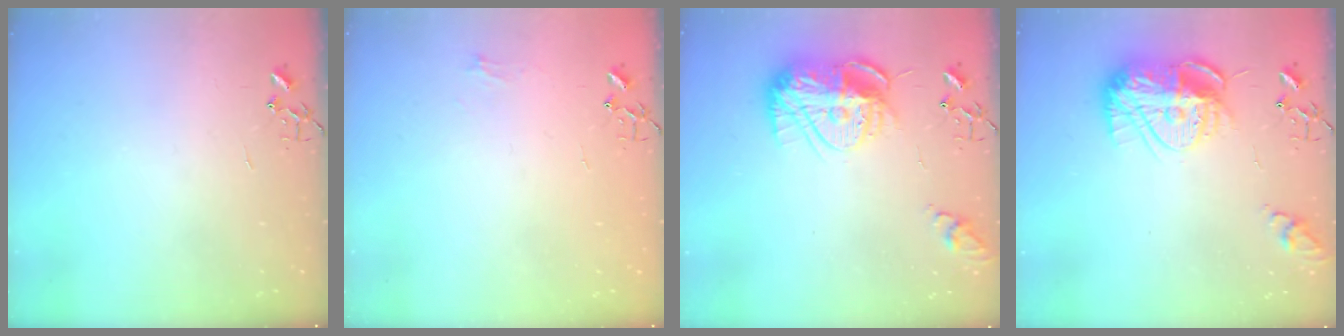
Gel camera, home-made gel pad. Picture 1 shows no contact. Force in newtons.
{"total": 4.7, "press": 4.6, "slide": 0.7}
{"total": 15.5, "press": 15.4, "slide": 1.4}
{"total": 15.5, "press": 15.4, "slide": 1.4}